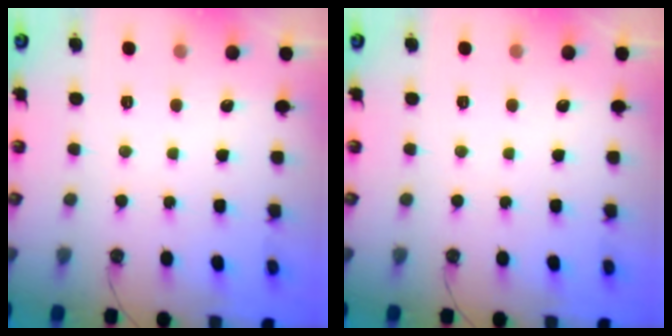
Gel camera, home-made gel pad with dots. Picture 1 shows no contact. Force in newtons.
{"total": 0.0}